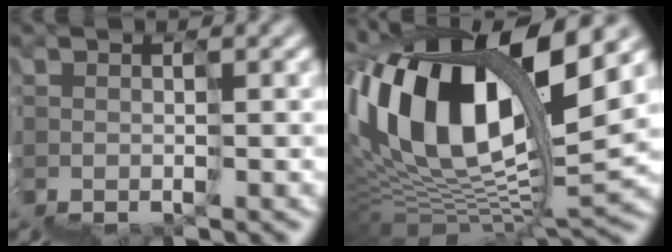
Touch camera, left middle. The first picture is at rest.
{"total": 13.1, "force": [8.4, 4.2, 9.1], "torque": [-0.195, 0.050, 0.140]}